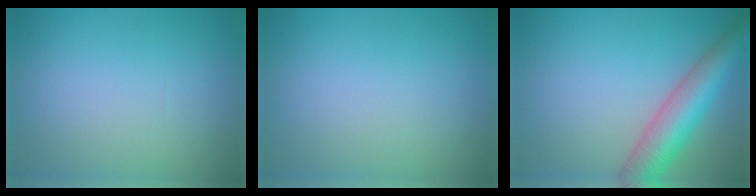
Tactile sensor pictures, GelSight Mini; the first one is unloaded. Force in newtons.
{"total": 0.0}
{"total": 6.7, "press": 6.7, "slide": 0.3}